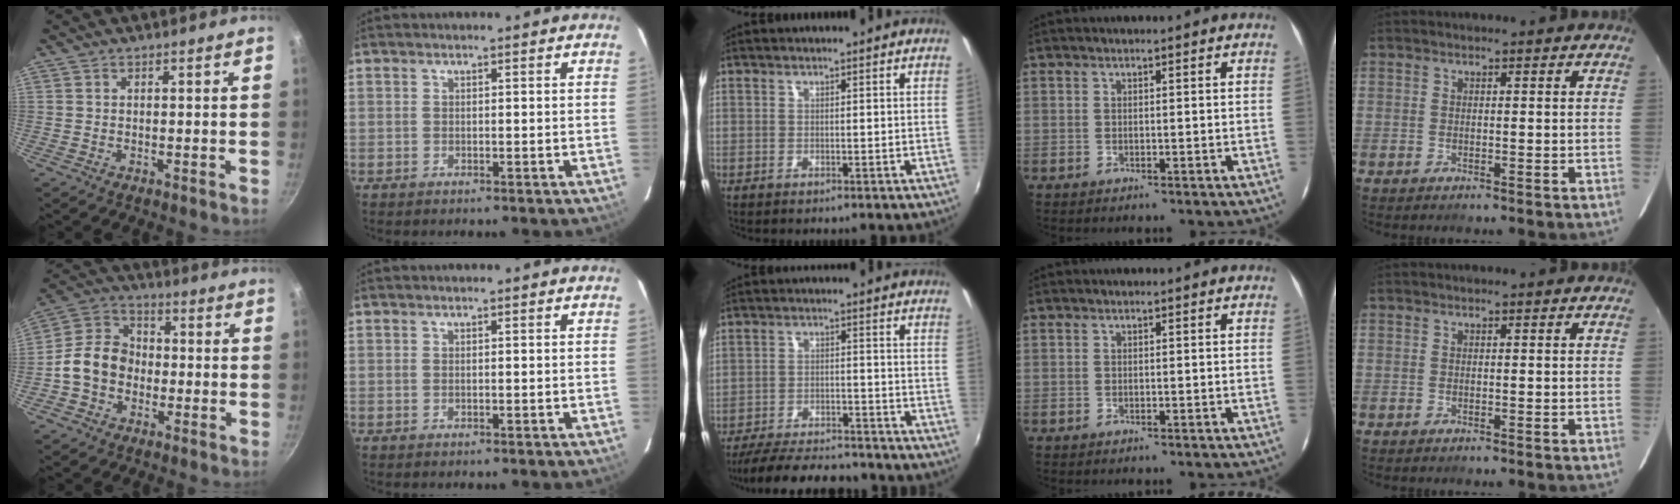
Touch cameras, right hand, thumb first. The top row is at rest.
{"thumb": {"total": 10.3, "force": [-2.3, 8.3, 5.7], "torque": [-0.073, 0.034, -0.061]}, "middle": {"total": 14.7, "force": [-12.9, 3.4, 6.0], "torque": [-0.135, -0.011, -0.197]}}